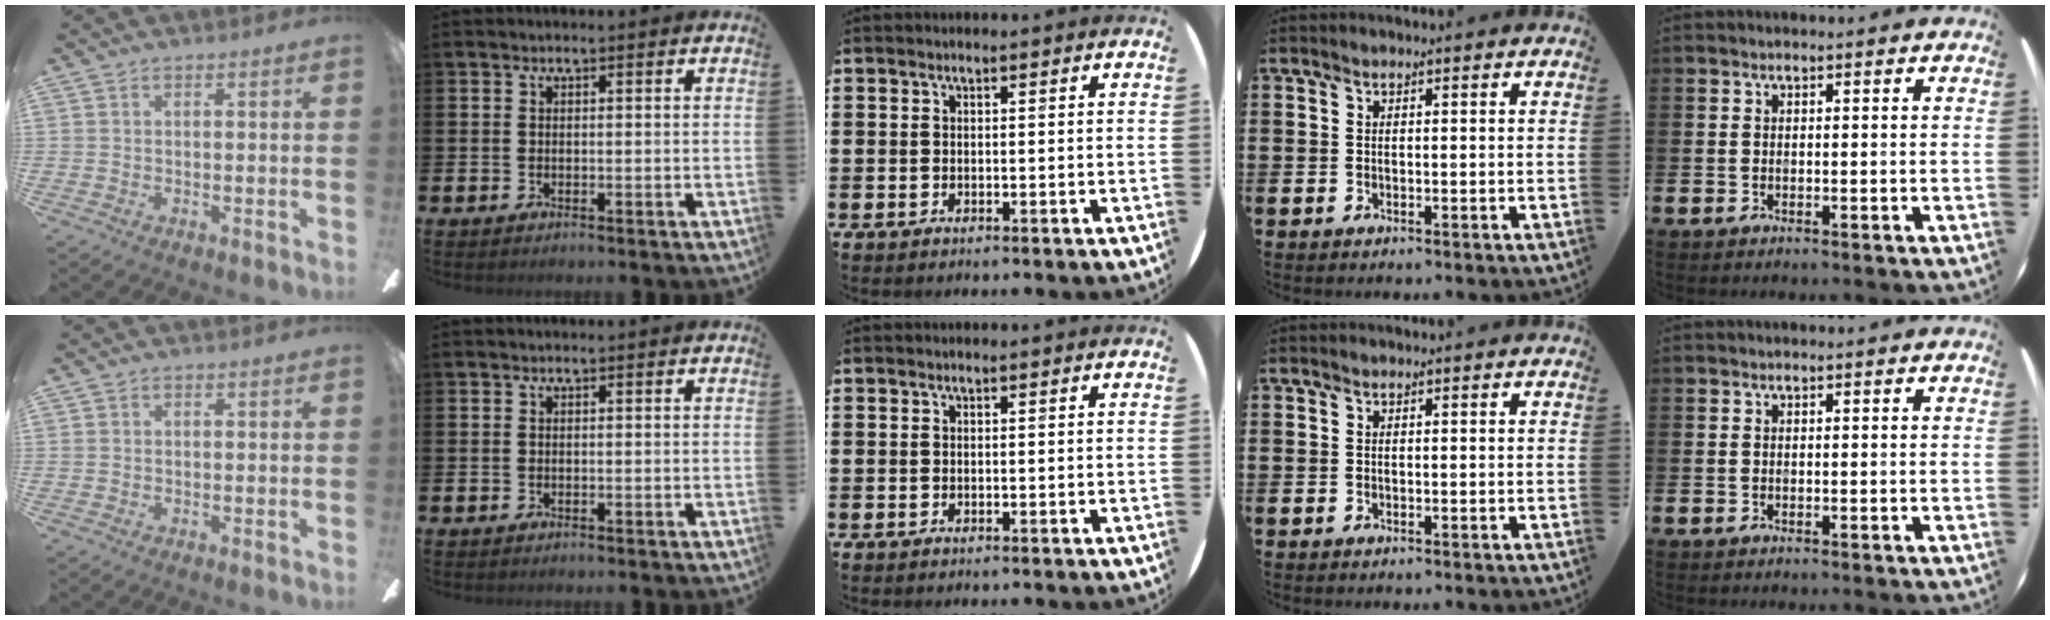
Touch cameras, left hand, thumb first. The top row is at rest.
{}